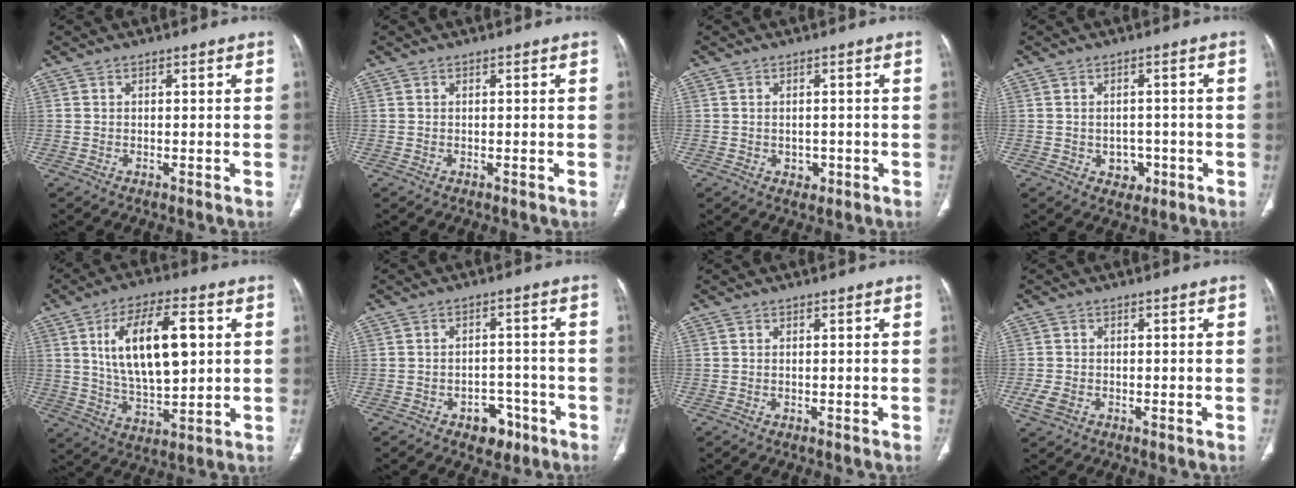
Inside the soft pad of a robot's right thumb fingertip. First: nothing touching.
{"total": 0.0}
{"total": 2.1, "force": [-0.6, 1.7, 1.2], "torque": [-0.009, 0.002, -0.002]}
{"total": 3.8, "force": [-1.2, 3.1, 1.8], "torque": [-0.003, 0.008, -0.010]}
{"total": 16.8, "force": [3.8, 7.6, 14.5], "torque": [-0.236, -0.005, 0.073]}
{"total": 5.9, "force": [-3.3, 4.1, 2.6], "torque": [-0.008, 0.030, -0.042]}
{"total": 0.0}
{"total": 3.2, "force": [-1.2, 2.4, 1.8], "torque": [-0.039, 0.002, -0.020]}